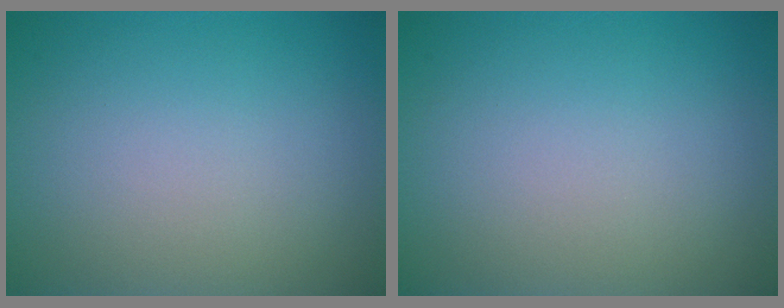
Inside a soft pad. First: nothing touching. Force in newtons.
{"total": 0.0}